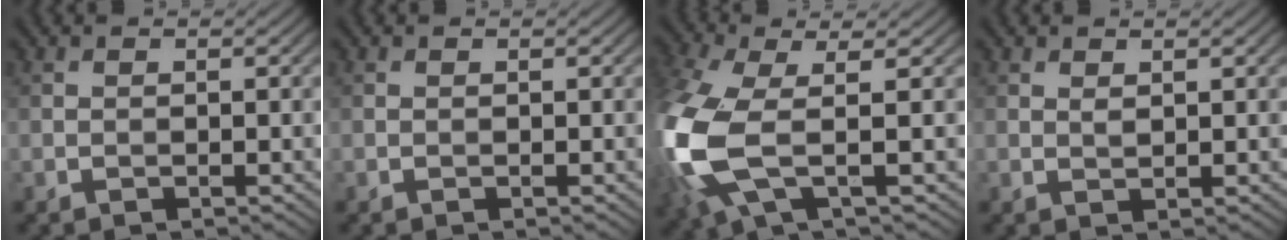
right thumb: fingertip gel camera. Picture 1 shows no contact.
{"total": 0.0}
{"total": 11.8, "force": [-1.6, 4.9, 10.6], "torque": [-0.280, -0.020, -0.034]}
{"total": 0.9, "force": [0.6, 0.4, 0.6], "torque": [-0.017, -0.003, 0.013]}